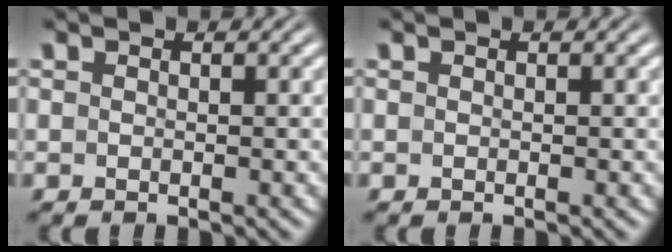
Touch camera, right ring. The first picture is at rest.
{"total": 0.0}